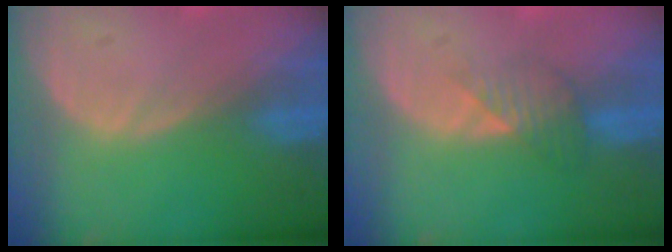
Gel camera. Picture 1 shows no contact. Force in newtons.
{"total": 3.4, "press": 3.1, "slide": 1.5}